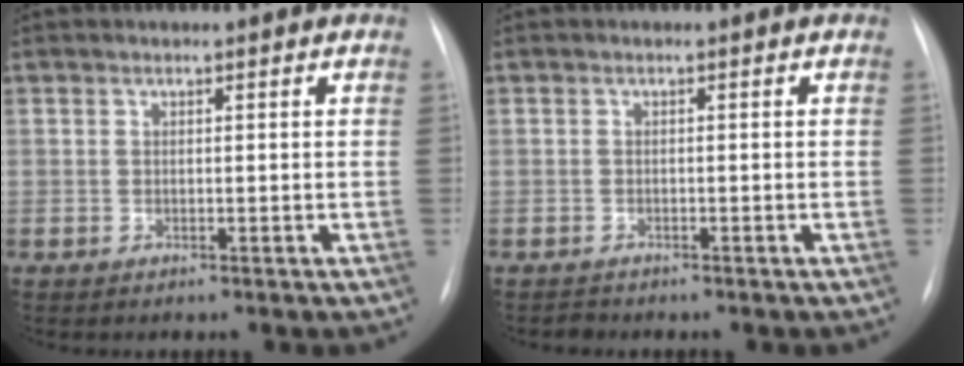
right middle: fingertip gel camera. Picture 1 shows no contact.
{"total": 0.8, "force": [-0.7, 0.2, -0.2], "torque": [0.002, -0.002, -0.015]}